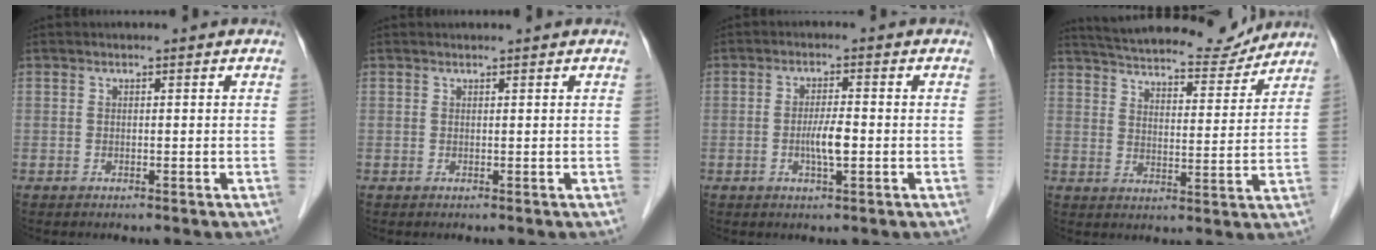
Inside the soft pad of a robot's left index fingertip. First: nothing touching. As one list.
[{"total": 0.5, "force": [0.5, 0.0, 0.1], "torque": [-0.003, 0.003, 0.009]}, {"total": 3.8, "force": [-0.8, 0.6, 3.6], "torque": [-0.072, -0.002, -0.015]}, {"total": 17.9, "force": [16.7, 3.4, 5.5], "torque": [-0.090, 0.004, 0.236]}]